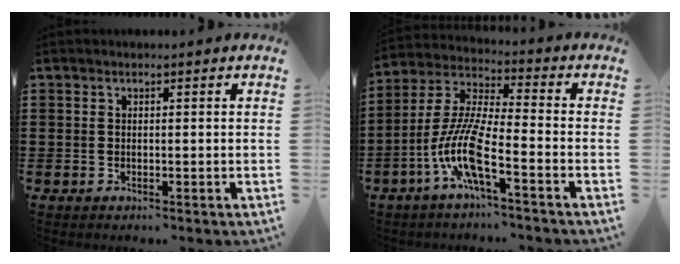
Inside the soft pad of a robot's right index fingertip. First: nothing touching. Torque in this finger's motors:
{"motor_torque": [2.14, 0.00, 1.05, 0.21]}